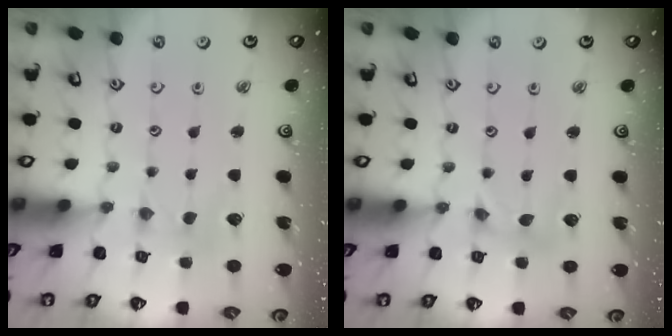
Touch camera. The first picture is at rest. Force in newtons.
{"total": 0.0}